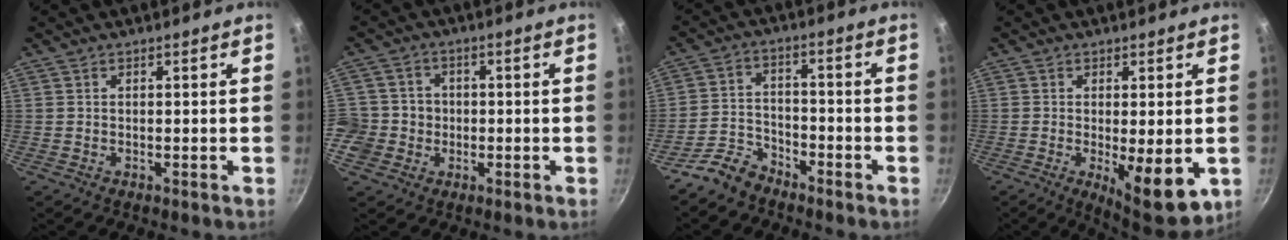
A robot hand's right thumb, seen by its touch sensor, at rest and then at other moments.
{"total": 7.0, "force": [-1.3, 6.7, 1.5], "torque": [0.004, 0.016, -0.032]}
{"total": 6.4, "force": [-5.4, 3.1, 1.4], "torque": [-0.018, 0.056, -0.111]}
{"total": 10.3, "force": [-2.1, 3.3, 9.6], "torque": [-0.119, -0.010, -0.016]}